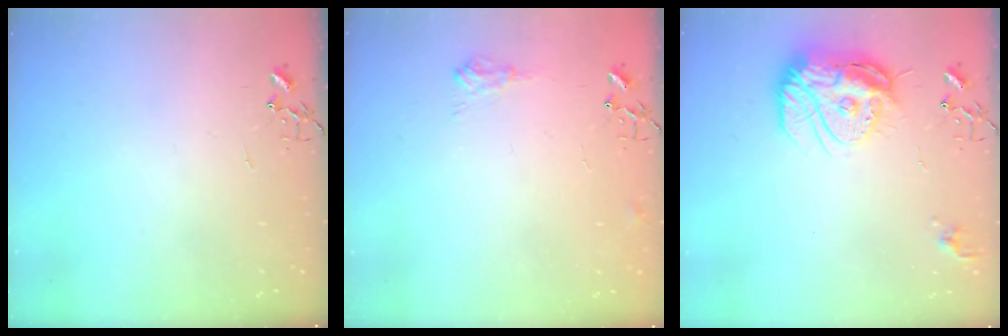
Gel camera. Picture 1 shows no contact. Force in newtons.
{"total": 7.3, "press": 7.3, "slide": 1.0}
{"total": 17.0, "press": 16.9, "slide": 1.4}